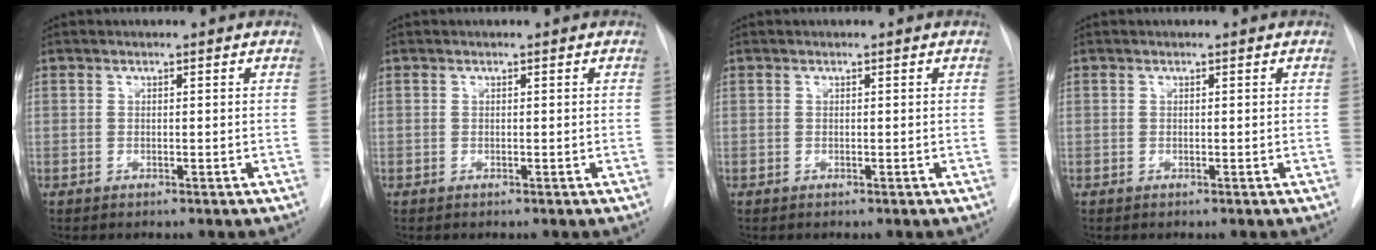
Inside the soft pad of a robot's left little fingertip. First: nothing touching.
{"total": 0.0}
{"total": 0.0}
{"total": 0.0}